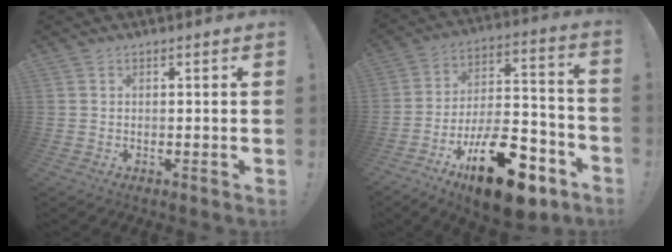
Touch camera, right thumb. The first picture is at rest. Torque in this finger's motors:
{"motor_torque": [2.67, 1.97, 0.19, -0.02, 0.17]}